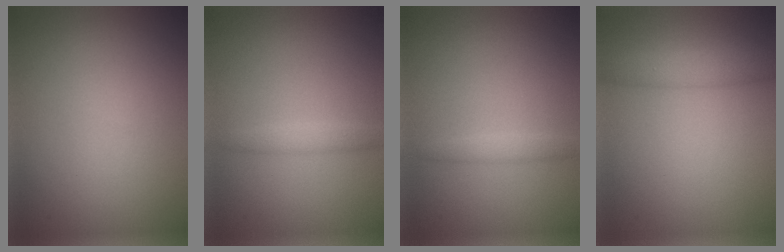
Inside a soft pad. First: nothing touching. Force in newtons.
{"total": 1.4, "press": 1.4, "slide": 0.0}
{"total": 1.3, "press": 1.3, "slide": 0.1}
{"total": 2.8, "press": 2.8, "slide": 0.1}